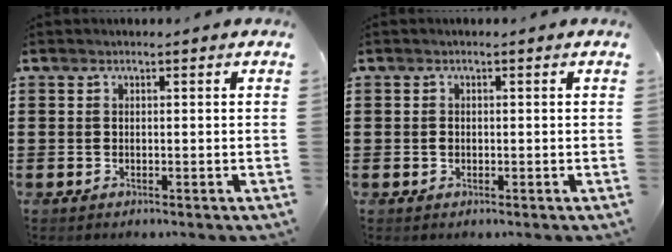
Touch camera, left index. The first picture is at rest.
{"total": 0.7, "force": [-0.1, 0.6, 0.4], "torque": [-0.012, 0.001, -0.002]}